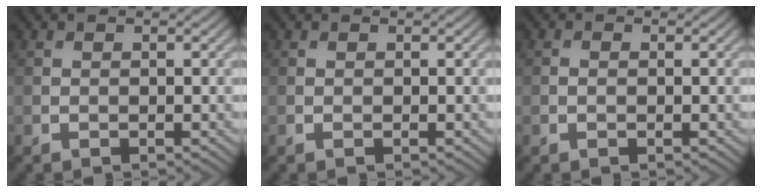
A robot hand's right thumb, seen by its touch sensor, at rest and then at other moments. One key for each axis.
{"total": 0.0}
{"total": 0.6, "fx": -0.1, "fy": 0.3, "fz": 0.5, "tx": -0.010, "ty": 0.001, "tz": -0.002}